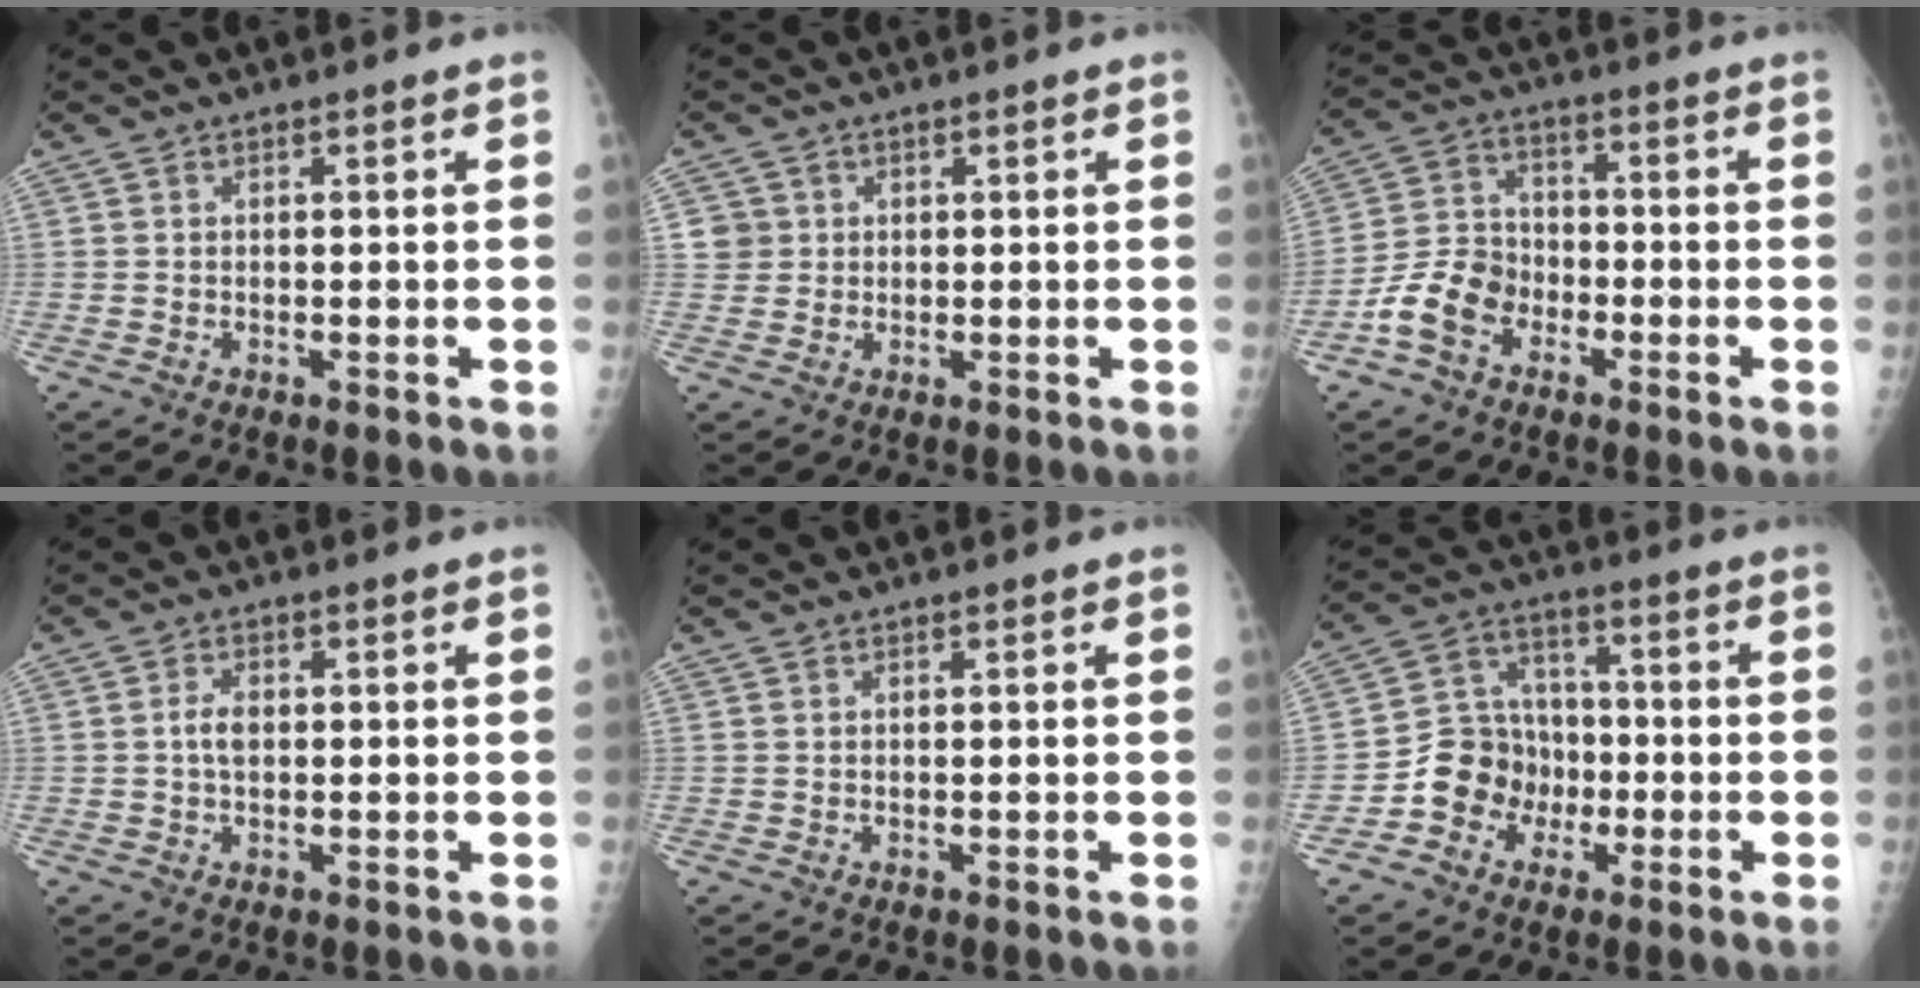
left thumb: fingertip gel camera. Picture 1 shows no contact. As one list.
[{"total": 3.0, "force": [0.7, 3.0, 0.0], "torque": [0.029, 0.004, 0.007]}, {"total": 9.2, "force": [-4.5, 6.6, 4.6], "torque": [-0.076, 0.030, -0.094]}, {"total": 2.7, "force": [-0.1, 1.6, 2.1], "torque": [-0.039, 0.006, -0.003]}, {"total": 0.0}, {"total": 10.6, "force": [-3.8, 9.1, 3.7], "torque": [-0.024, 0.040, -0.074]}]